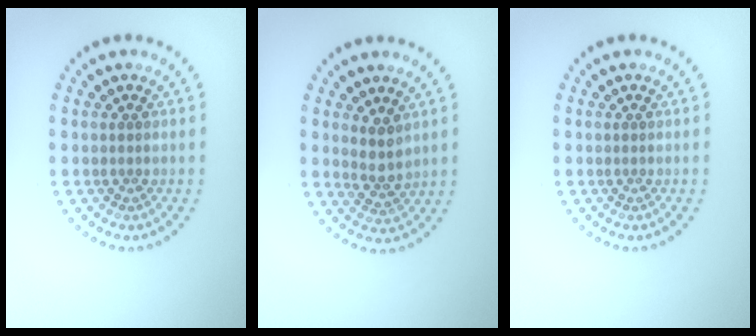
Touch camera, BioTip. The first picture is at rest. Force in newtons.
{"total": 2.4, "press": 2.0, "slide": 1.3}
{"total": 0.0}